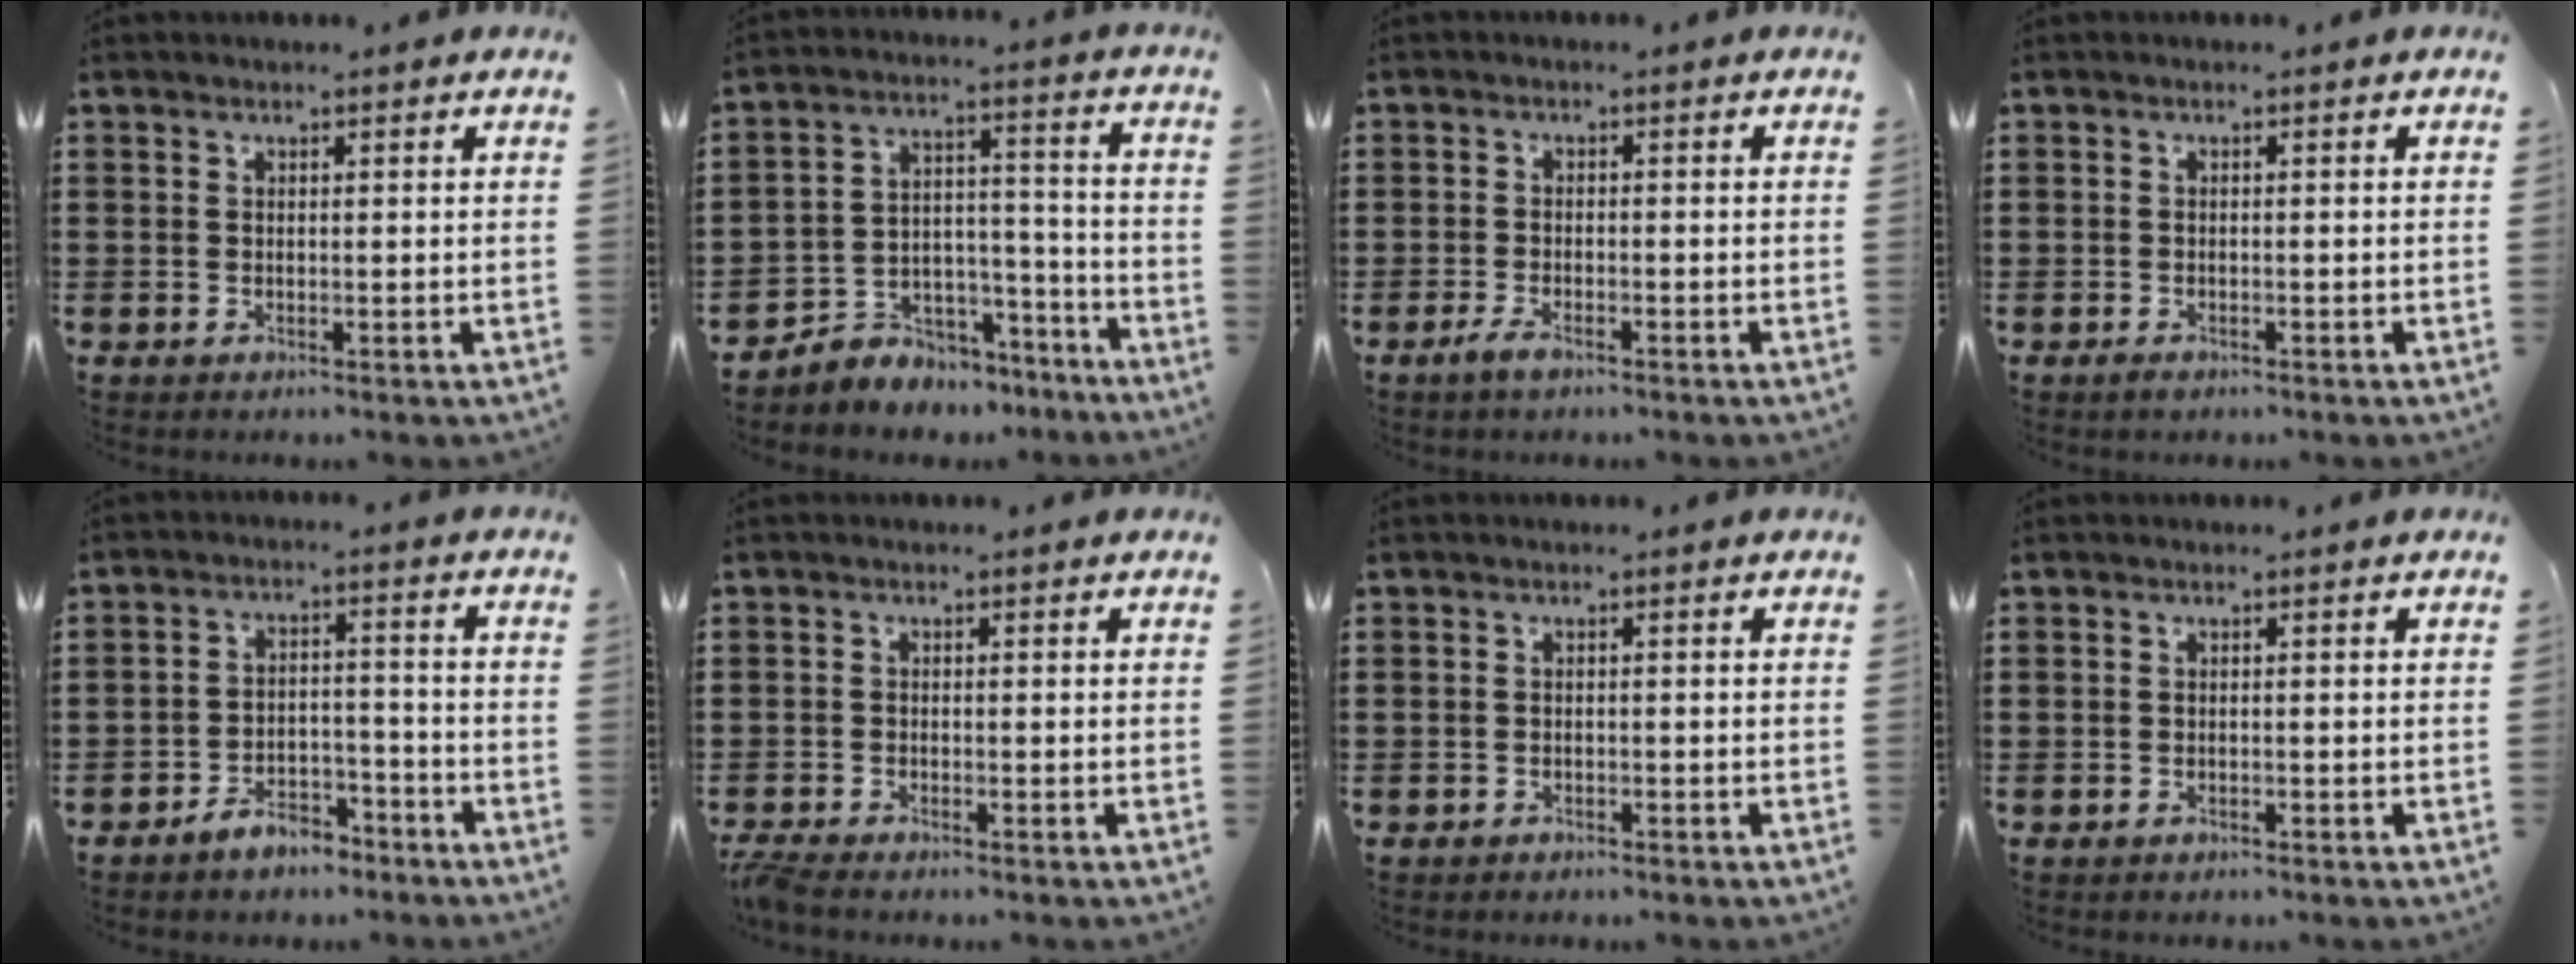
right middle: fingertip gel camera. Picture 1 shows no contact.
{"total": 5.2, "force": [-4.7, 2.2, -0.2], "torque": [0.000, 0.016, -0.096]}
{"total": 3.6, "force": [-2.5, 1.0, 2.4], "torque": [-0.060, -0.001, -0.054]}
{"total": 0.6, "force": [-0.5, 0.2, 0.3], "torque": [-0.007, -0.005, -0.009]}
{"total": 5.0, "force": [-4.6, 1.6, 0.9], "torque": [-0.013, 0.016, -0.091]}
{"total": 1.9, "force": [-1.8, 0.1, 0.7], "torque": [-0.028, -0.006, -0.039]}
{"total": 1.0, "force": [-0.9, 0.4, 0.0], "torque": [-0.002, 0.004, -0.022]}
{"total": 0.7, "force": [-0.6, 0.3, 0.1], "torque": [-0.002, 0.002, -0.014]}